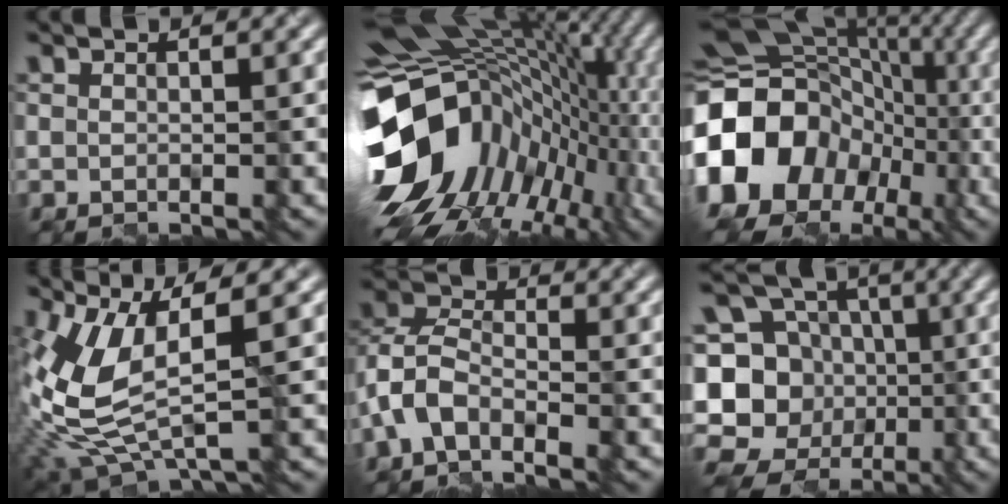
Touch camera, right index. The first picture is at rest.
{"total": 17.2, "force": [-2.6, 12.1, 11.9], "torque": [-0.218, -0.001, -0.039]}
{"total": 16.6, "force": [-4.3, 13.8, 8.1], "torque": [-0.170, 0.006, -0.104]}
{"total": 8.5, "force": [-0.1, 3.1, 7.9], "torque": [-0.192, -0.012, -0.002]}
{"total": 4.5, "force": [-2.4, 2.4, 3.0], "torque": [-0.064, 0.013, -0.062]}
{"total": 14.7, "force": [-3.9, 13.4, 4.6], "torque": [-0.121, 0.010, -0.073]}